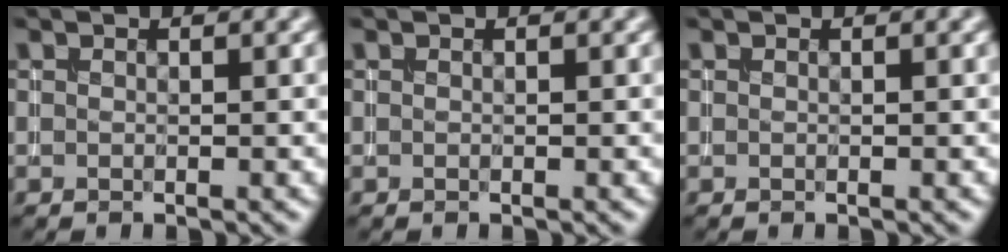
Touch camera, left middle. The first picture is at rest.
{"total": 0.0}
{"total": 0.0}